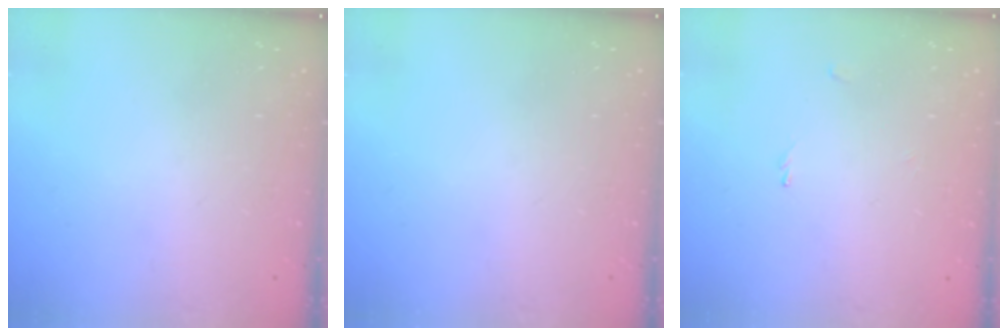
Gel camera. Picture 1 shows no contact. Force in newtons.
{"total": 0.0}
{"total": 0.0}